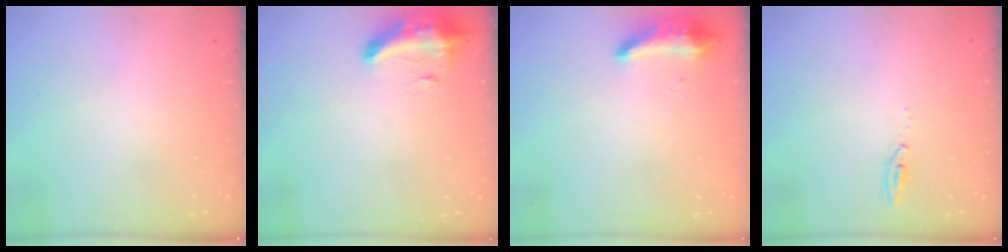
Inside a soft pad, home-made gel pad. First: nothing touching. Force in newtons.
{"total": 15.9, "press": 11.4, "slide": 11.1}
{"total": 18.6, "press": 10.8, "slide": 15.1}
{"total": 11.2, "press": 5.8, "slide": 9.6}